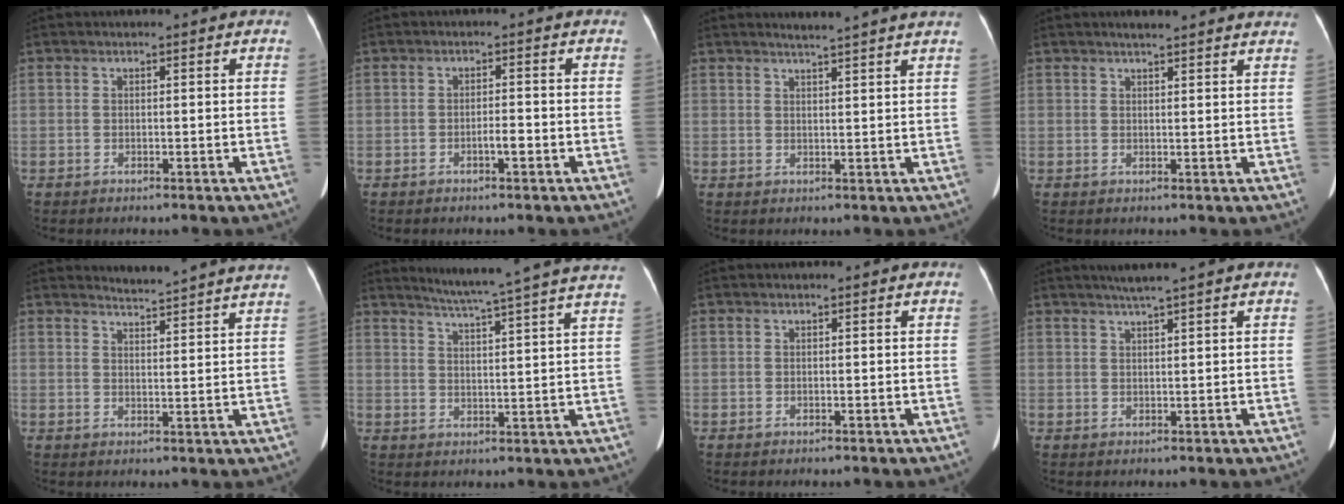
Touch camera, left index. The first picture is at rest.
{"total": 1.9, "force": [-1.0, 0.3, 1.6], "torque": [-0.025, 0.001, -0.017]}
{"total": 6.1, "force": [5.4, -1.1, 2.5], "torque": [-0.036, 0.006, 0.059]}
{"total": 8.1, "force": [7.3, 0.9, 3.4], "torque": [-0.039, 0.015, 0.075]}
{"total": 10.1, "force": [9.9, -1.3, 1.8], "torque": [-0.032, -0.032, 0.110]}
{"total": 17.3, "force": [15.4, -1.8, 7.8], "torque": [-0.130, -0.033, 0.191]}
{"total": 0.0}
{"total": 2.9, "force": [2.3, -0.8, 1.6], "torque": [-0.028, 0.004, 0.043]}